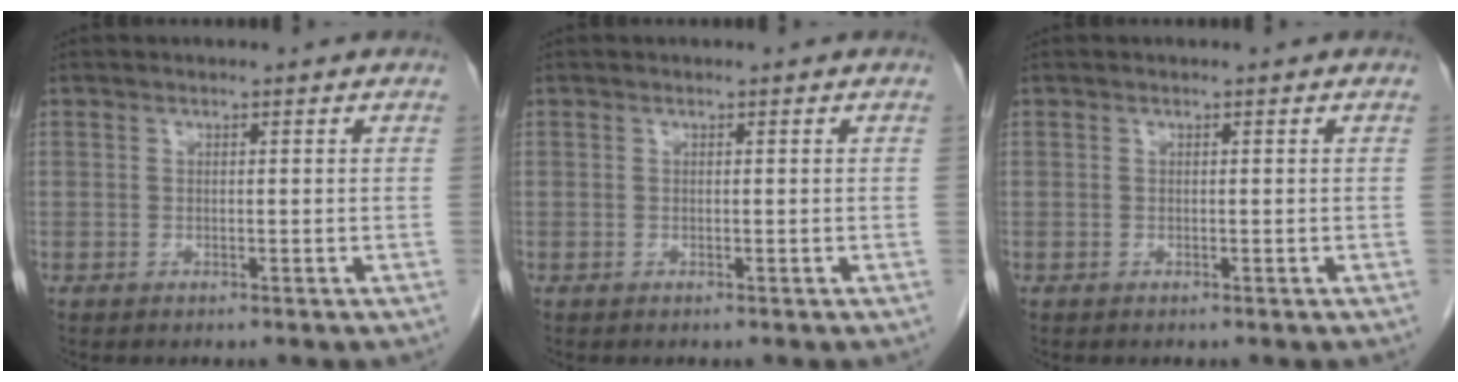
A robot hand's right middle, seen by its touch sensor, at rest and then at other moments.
{"total": 0.0}
{"total": 0.0}